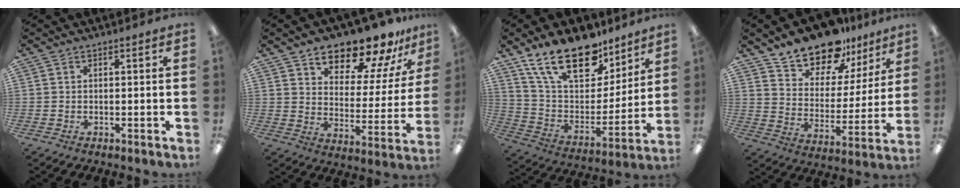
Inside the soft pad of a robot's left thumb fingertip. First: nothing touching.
{"total": 15.7, "force": [13.9, 5.2, 5.3], "torque": [-0.091, -0.111, 0.243]}
{"total": 21.8, "force": [15.4, 10.4, 11.4], "torque": [-0.208, -0.085, 0.279]}
{"total": 15.8, "force": [13.8, 6.6, 3.9], "torque": [-0.085, -0.108, 0.256]}